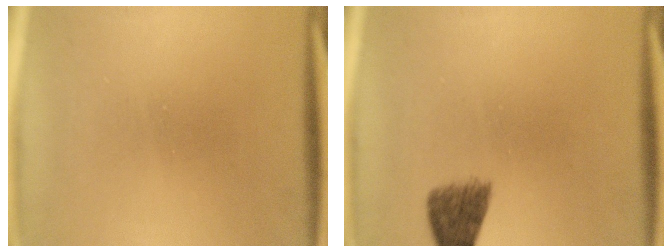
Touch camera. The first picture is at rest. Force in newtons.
{"total": 5.1}